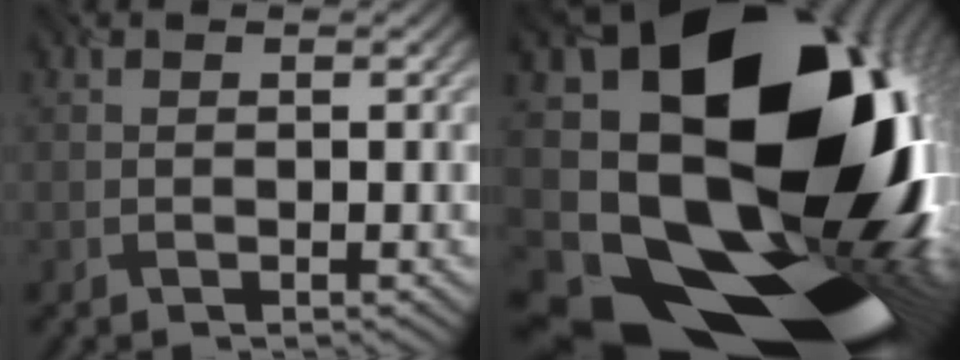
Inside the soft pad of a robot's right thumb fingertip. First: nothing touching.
{"total": 23.2, "force": [-2.8, 17.2, 15.3], "torque": [-0.259, -0.082, -0.058]}